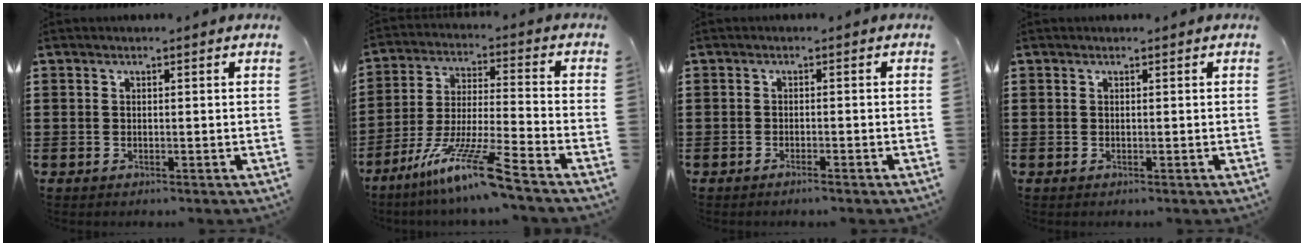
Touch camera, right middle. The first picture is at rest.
{"total": 11.8, "force": [-8.7, 0.1, 8.0], "torque": [-0.158, 0.001, -0.170]}
{"total": 0.8, "force": [-0.7, 0.0, 0.4], "torque": [-0.009, -0.002, -0.014]}
{"total": 0.8, "force": [-0.7, 0.3, 0.2], "torque": [-0.006, -0.001, -0.013]}